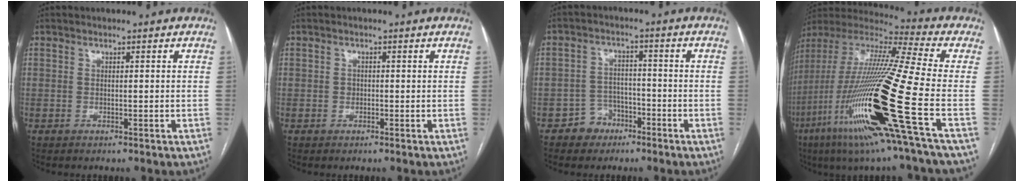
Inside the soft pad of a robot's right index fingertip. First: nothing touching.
{"total": 0.8, "force": [-0.1, 0.8, 0.4], "torque": [-0.005, 0.003, -0.001]}
{"total": 4.8, "force": [-2.8, 3.8, 0.3], "torque": [0.005, 0.016, -0.043]}
{"total": 28.1, "force": [-8.8, 0.9, 26.6], "torque": [-0.525, -0.046, -0.172]}